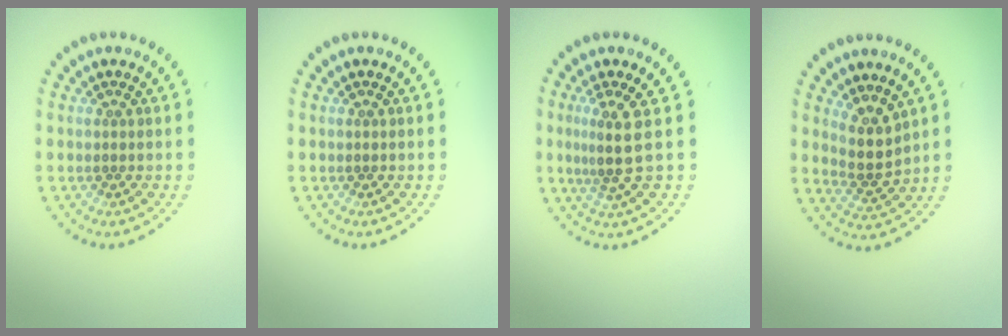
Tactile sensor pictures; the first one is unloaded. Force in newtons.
{"total": 0.0}
{"total": 2.8, "press": 1.9, "slide": 2.1}
{"total": 2.9, "press": 2.3, "slide": 1.8}